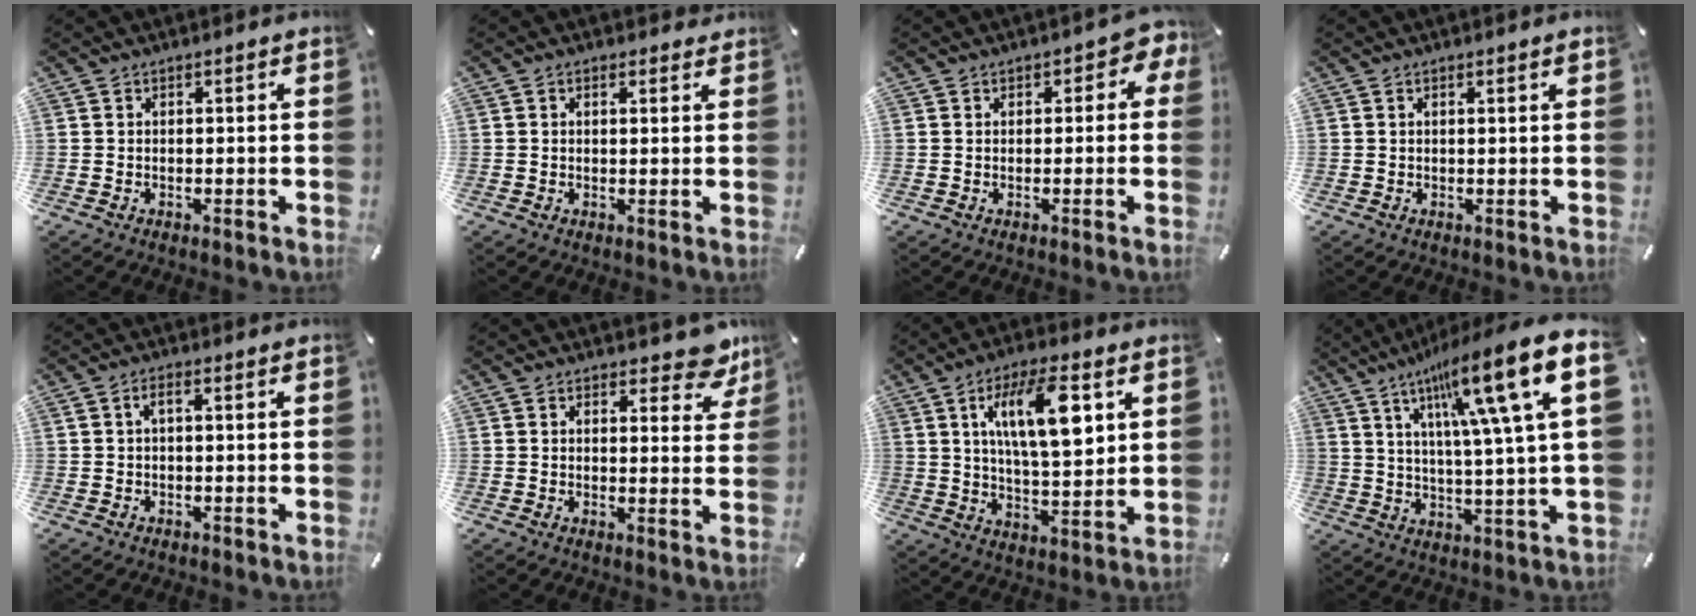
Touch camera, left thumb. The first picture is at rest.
{"total": 1.5, "force": [0.7, 1.1, 0.8], "torque": [-0.009, 0.001, 0.011]}
{"total": 3.2, "force": [0.5, 2.4, 2.1], "torque": [-0.017, 0.002, 0.003]}
{"total": 0.7, "force": [0.4, 0.1, 0.6], "torque": [-0.013, 0.000, 0.006]}
{"total": 2.1, "force": [-0.1, 0.7, 2.0], "torque": [-0.038, 0.007, -0.004]}
{"total": 6.3, "force": [4.7, 3.1, 3.0], "torque": [-0.015, -0.035, 0.076]}
{"total": 15.5, "force": [5.8, 6.1, 13.0], "torque": [-0.230, -0.010, 0.089]}
{"total": 19.8, "force": [8.6, 2.8, 17.6], "torque": [-0.293, -0.041, 0.115]}